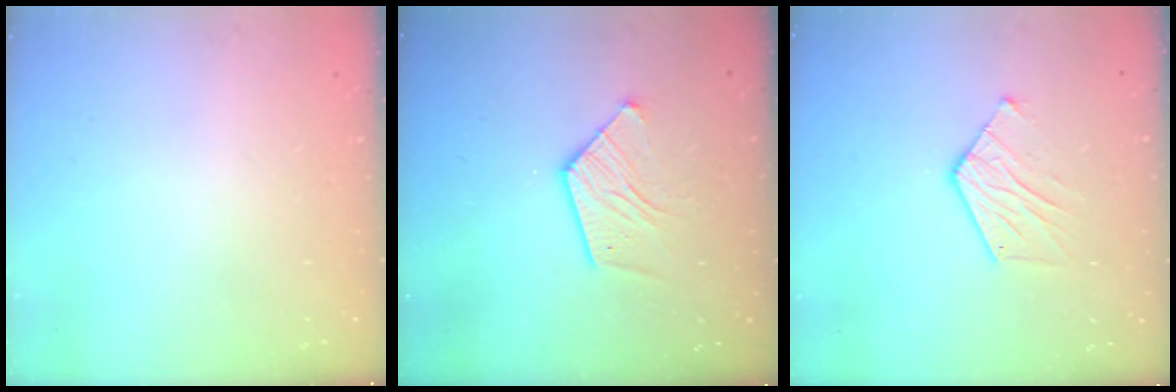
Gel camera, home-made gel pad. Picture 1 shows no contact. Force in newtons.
{"total": 10.7, "press": 10.7, "slide": 1.1}
{"total": 9.6, "press": 9.6, "slide": 0.7}